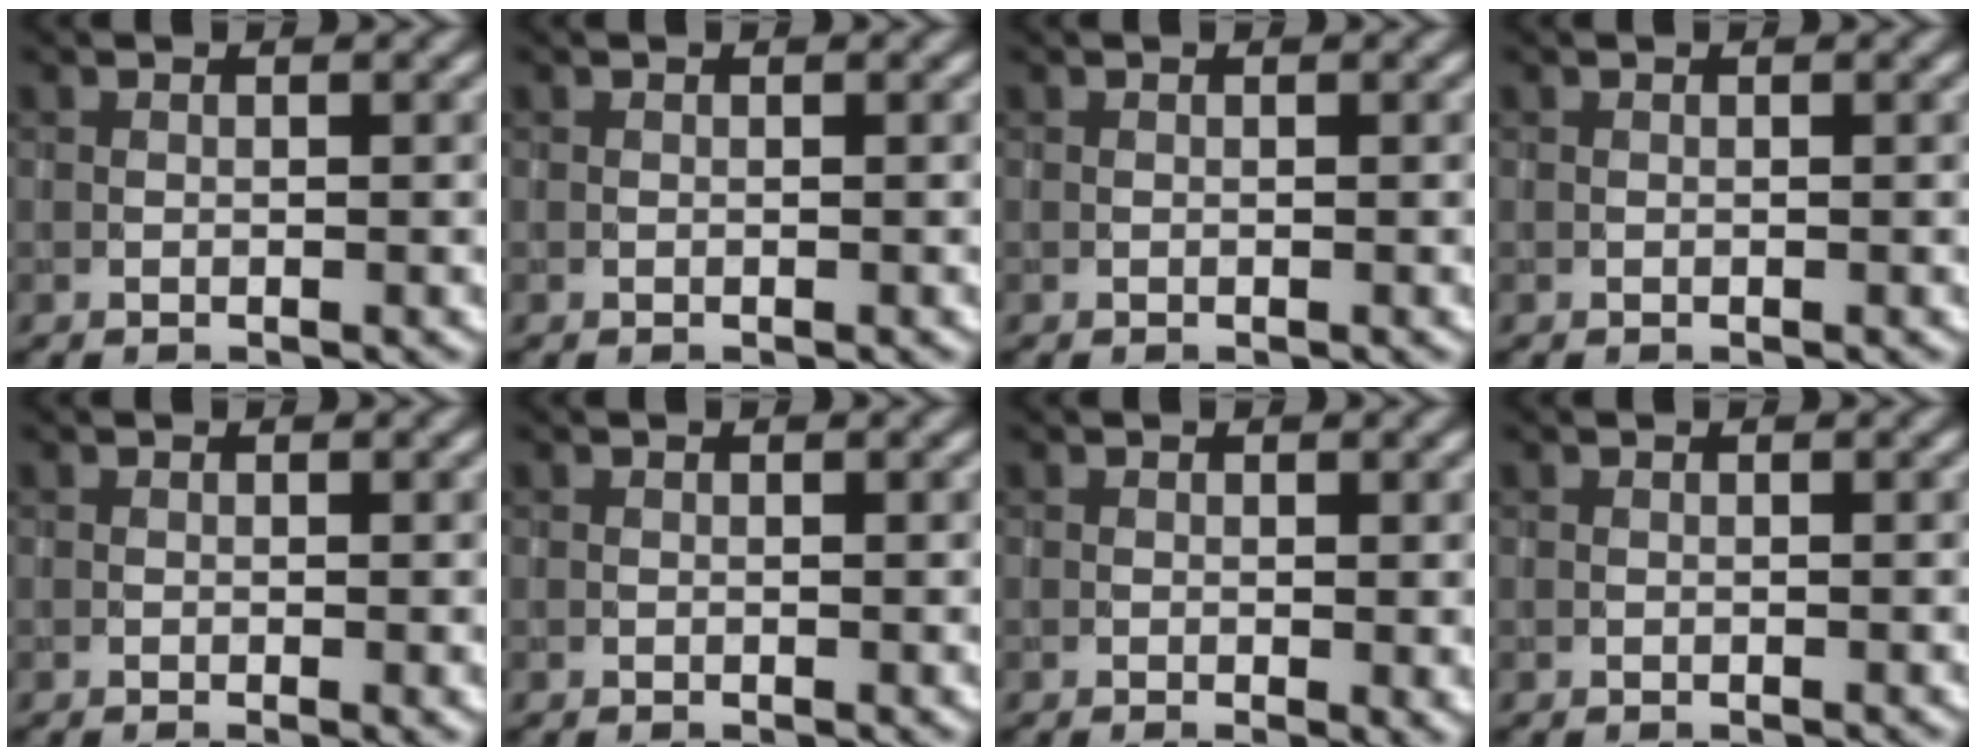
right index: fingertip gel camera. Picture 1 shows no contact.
{"total": 0.0}
{"total": 0.0}
{"total": 0.0}
{"total": 0.8, "force": [-0.1, 0.1, 0.8], "torque": [-0.009, -0.005, -0.003]}
{"total": 0.0}
{"total": 1.1, "force": [0.0, 0.3, 1.1], "torque": [-0.011, -0.007, -0.003]}
{"total": 0.0}